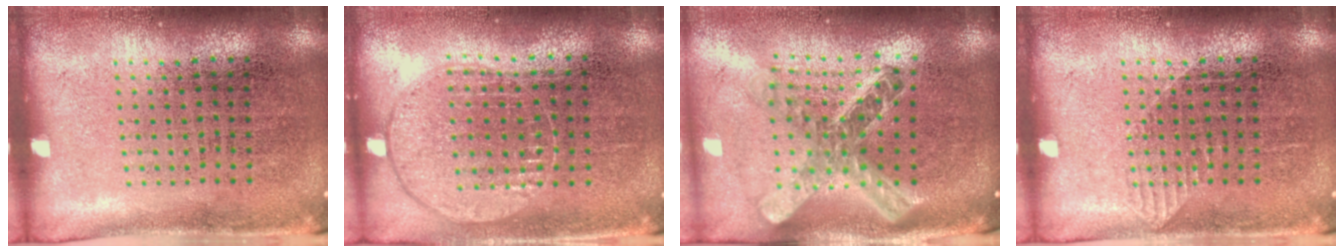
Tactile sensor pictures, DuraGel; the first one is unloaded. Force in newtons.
{"total": 1.0, "press": 0.9, "slide": 0.3}
{"total": 2.4, "press": 1.9, "slide": 1.5}
{"total": 0.7, "press": 0.6, "slide": 0.2}